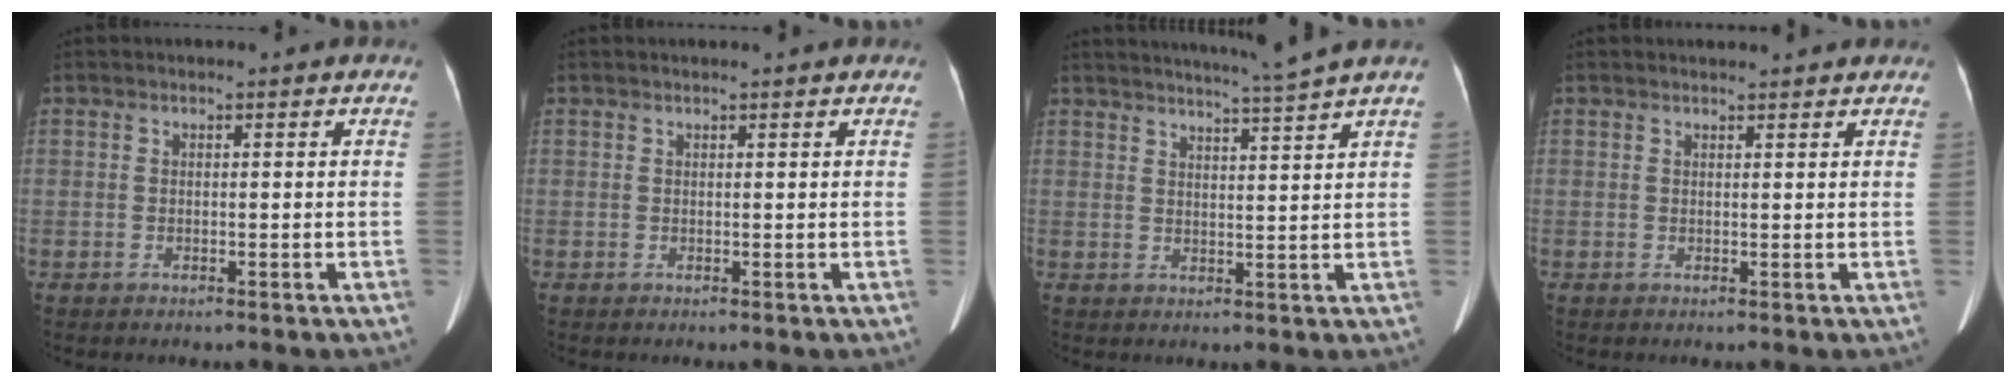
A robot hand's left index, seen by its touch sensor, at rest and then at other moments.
{"total": 1.7, "force": [1.5, -0.1, 0.7], "torque": [-0.009, 0.017, 0.023]}
{"total": 7.5, "force": [6.6, -2.3, 2.8], "torque": [-0.042, -0.014, 0.094]}
{"total": 3.4, "force": [3.3, 0.3, 0.8], "torque": [-0.014, 0.013, 0.039]}